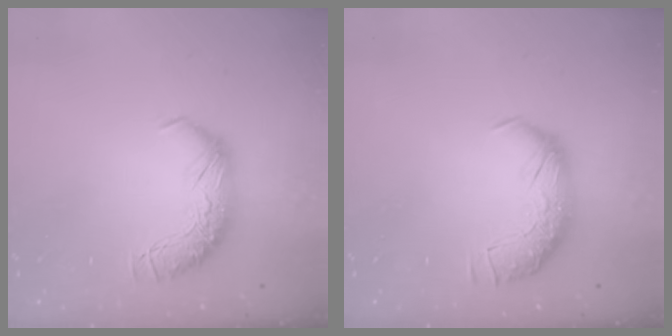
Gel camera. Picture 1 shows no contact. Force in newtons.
{"total": 2.4, "press": 1.1, "slide": 2.2}